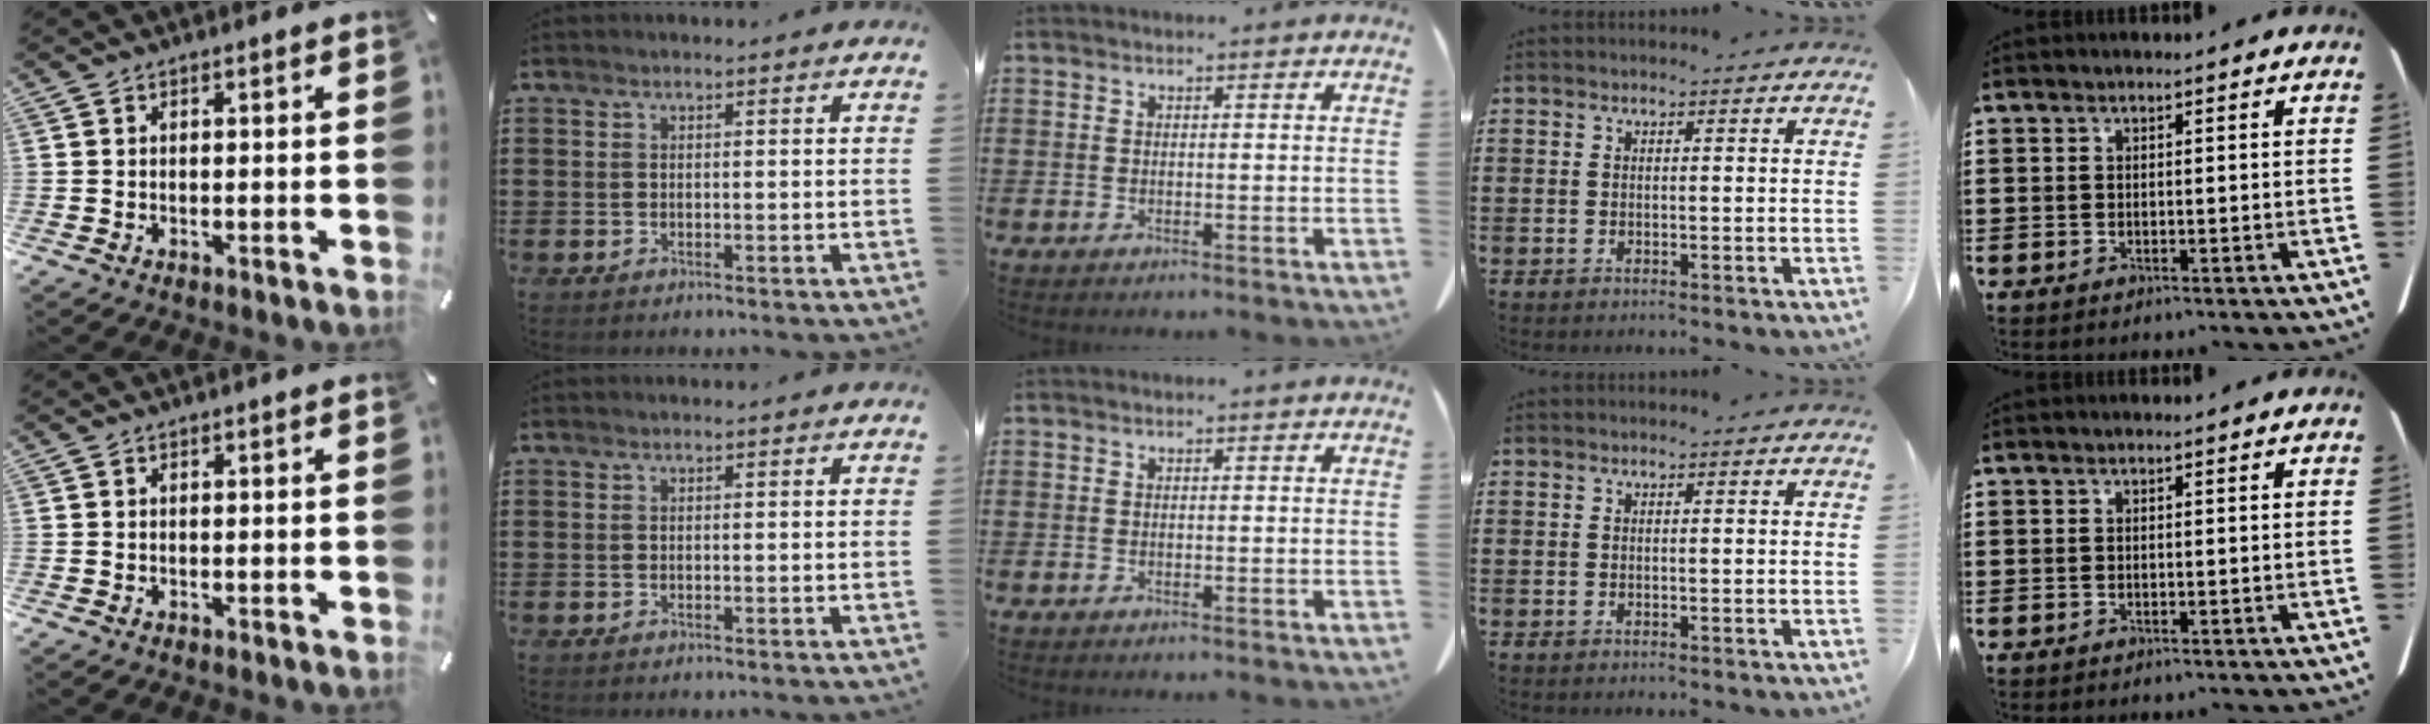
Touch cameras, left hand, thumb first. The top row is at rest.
{}